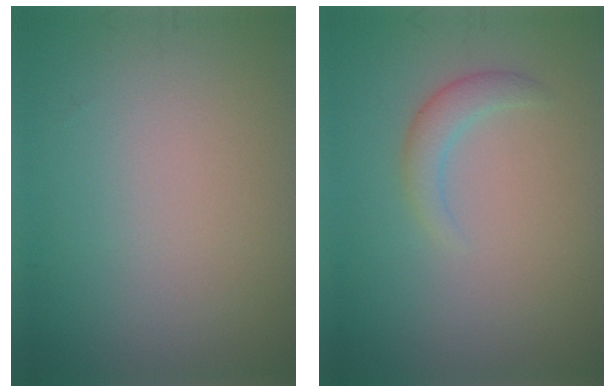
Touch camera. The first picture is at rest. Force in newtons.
{"total": 1.9, "press": 1.9, "slide": 0.0}